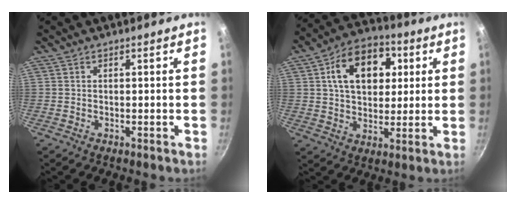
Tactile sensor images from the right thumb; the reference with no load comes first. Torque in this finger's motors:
{"motor_torque": [0.03, 3.09, 1.21, -0.26, 0.08]}